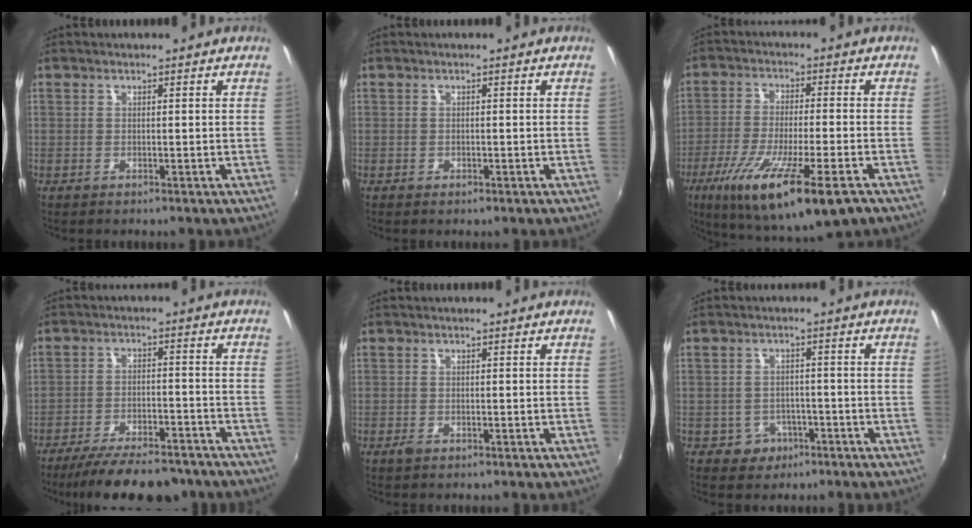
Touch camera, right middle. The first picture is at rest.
{"total": 0.7, "force": [-0.4, 0.5, 0.2], "torque": [-0.005, -0.004, -0.008]}
{"total": 17.8, "force": [-9.7, 3.0, 14.7], "torque": [-0.276, -0.060, -0.165]}
{"total": 16.0, "force": [-13.4, 4.6, 7.6], "torque": [-0.148, -0.018, -0.194]}
{"total": 1.1, "force": [-0.7, 0.6, 0.6], "torque": [-0.011, -0.003, -0.014]}
{"total": 4.6, "force": [-2.3, 3.9, 0.7], "torque": [-0.028, 0.008, -0.028]}